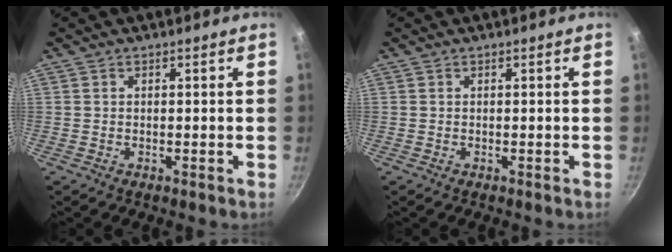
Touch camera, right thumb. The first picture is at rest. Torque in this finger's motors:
{"motor_torque": [-0.05, -0.05, 0.17, -0.10, 0.00]}